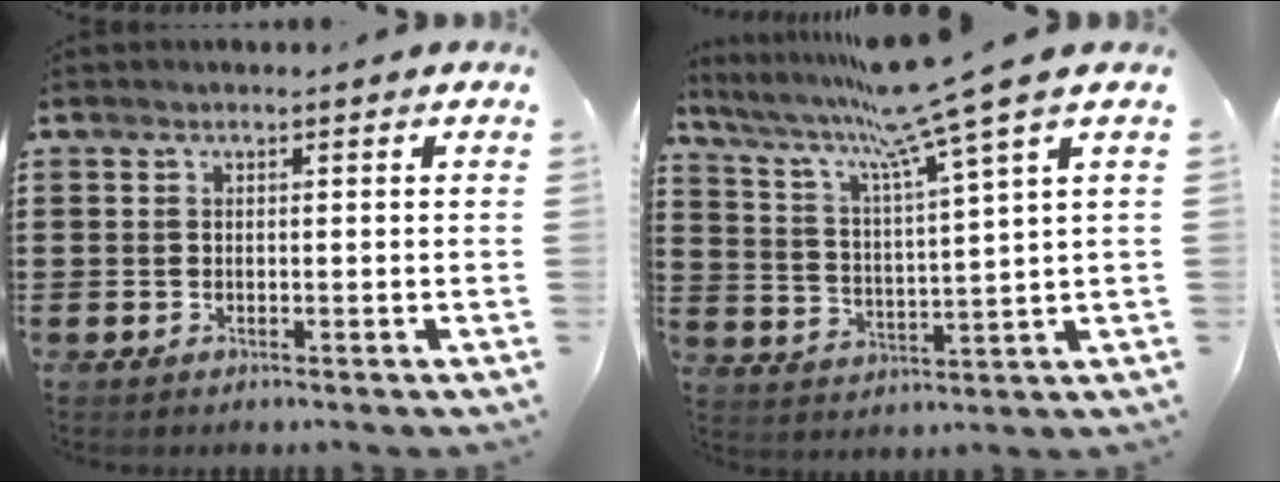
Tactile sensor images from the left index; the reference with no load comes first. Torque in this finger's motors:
{"motor_torque": [1.09, -1.05, 0.88, 0.21]}